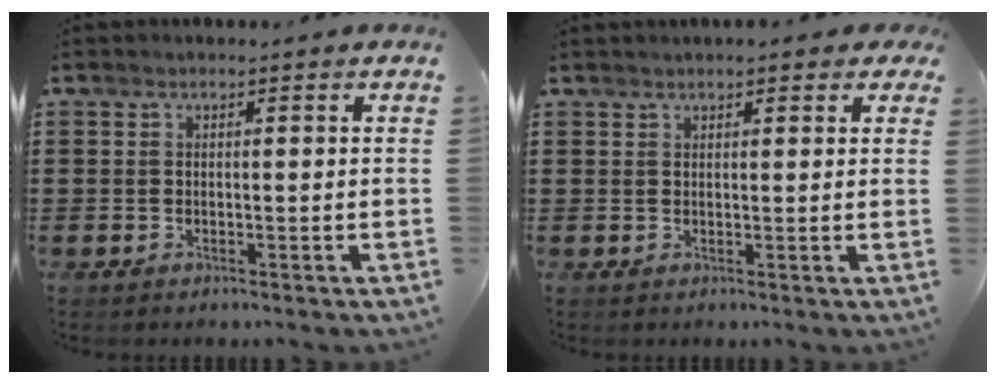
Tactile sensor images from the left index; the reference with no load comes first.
{"total": 1.5, "force": [1.3, 0.3, 0.6], "torque": [-0.015, 0.004, 0.024]}